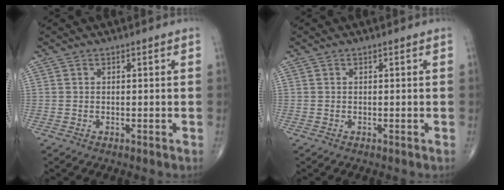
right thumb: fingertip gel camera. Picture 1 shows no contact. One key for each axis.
{"total": 0.0}